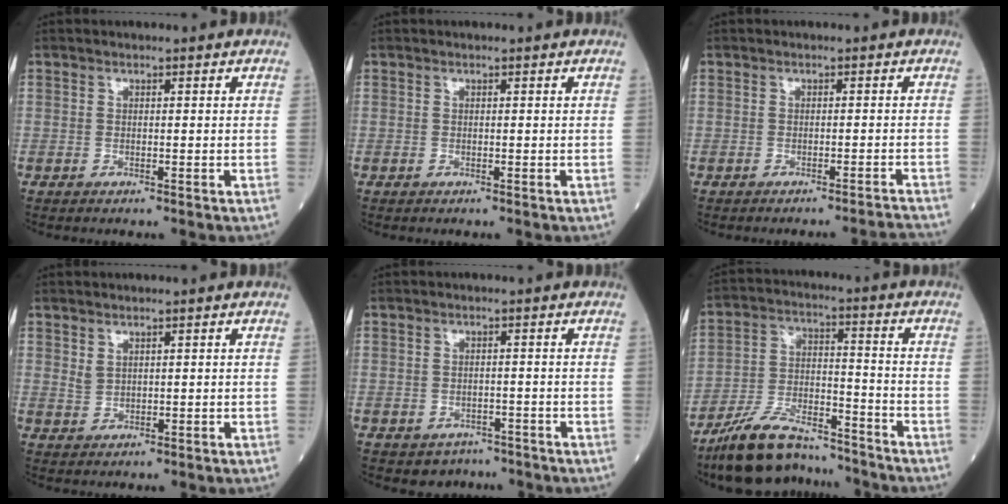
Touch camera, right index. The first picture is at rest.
{"total": 0.0}
{"total": 4.3, "force": [-4.0, -1.6, 0.2], "torque": [0.005, -0.003, -0.047]}
{"total": 1.4, "force": [0.9, 0.9, 0.7], "torque": [-0.014, 0.000, 0.025]}
{"total": 3.1, "force": [-2.2, 2.2, 0.1], "torque": [-0.002, 0.009, -0.028]}
{"total": 13.1, "force": [-11.7, 3.8, 4.7], "torque": [-0.089, 0.015, -0.207]}